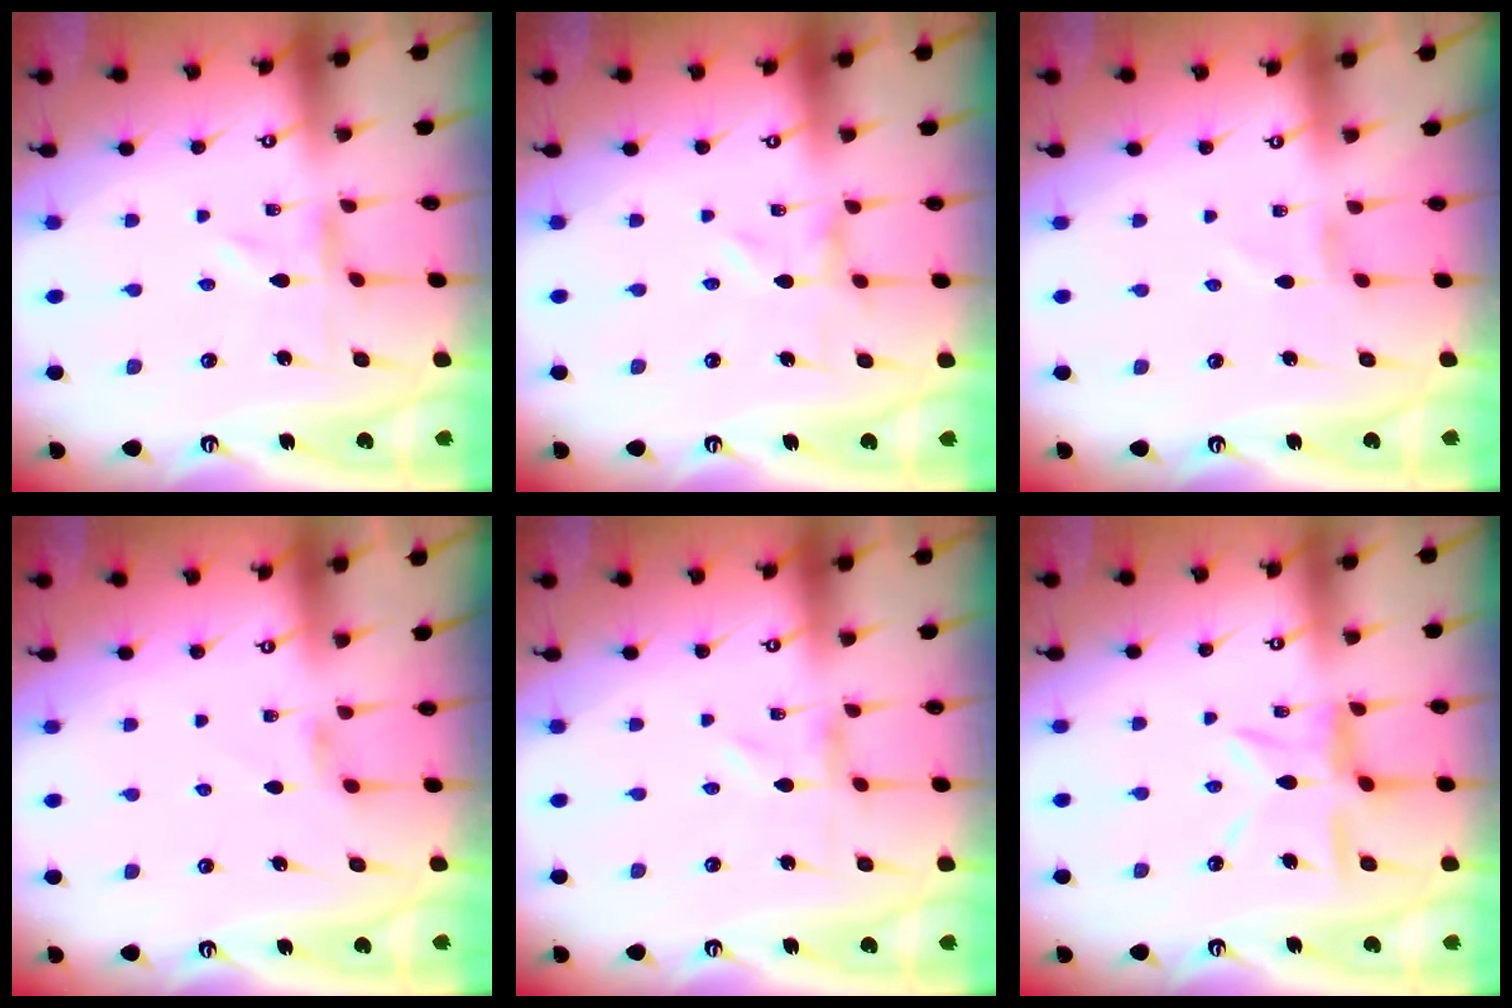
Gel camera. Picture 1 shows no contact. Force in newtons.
{"total": 1.2, "press": 1.1, "slide": 0.2}
{"total": 1.1, "press": 1.0, "slide": 0.3}
{"total": 2.5, "press": 2.4, "slide": 0.4}
{"total": 0.0}
{"total": 9.2, "press": 9.1, "slide": 0.7}